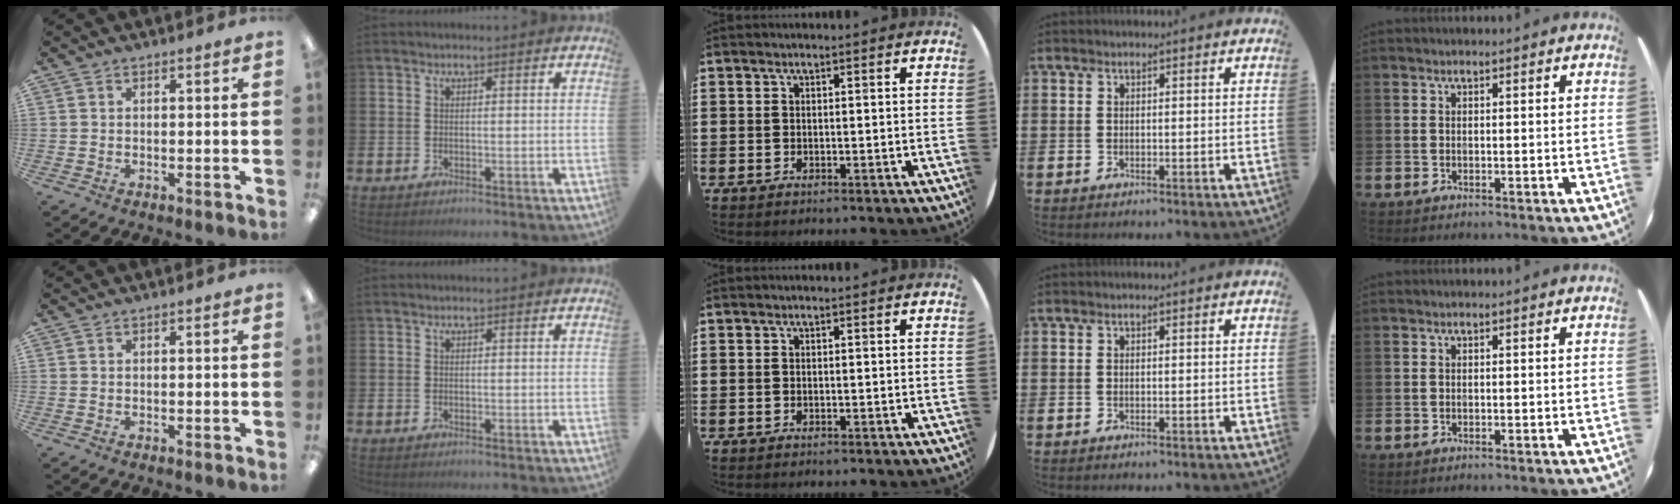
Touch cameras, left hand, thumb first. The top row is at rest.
{}